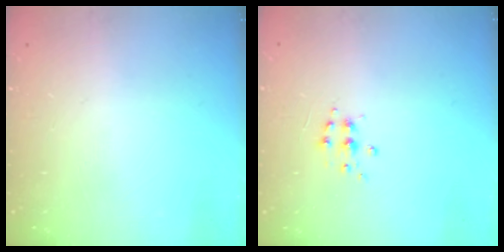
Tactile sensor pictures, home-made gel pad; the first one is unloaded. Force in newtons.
{"total": 4.9, "press": 4.9, "slide": 0.6}